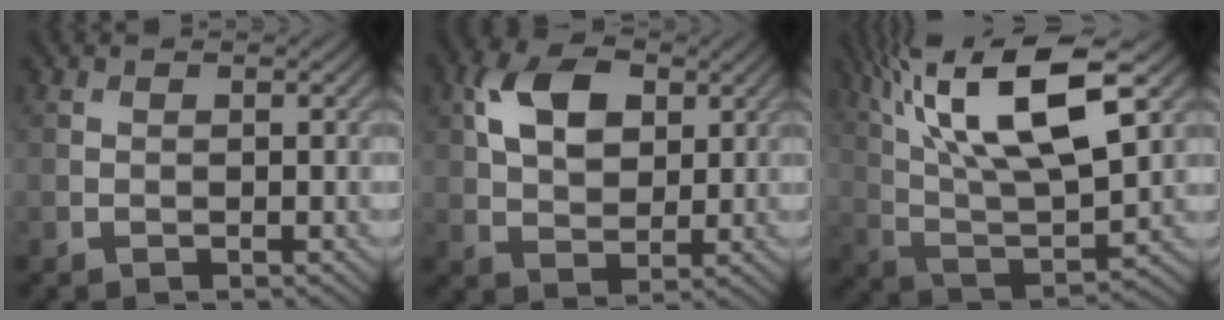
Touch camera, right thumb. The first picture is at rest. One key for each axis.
{"total": 8.1, "fx": 2.7, "fy": 5.1, "fz": 5.7, "tx": -0.122, "ty": 0.012, "tz": 0.045}
{"total": 16.2, "fx": 7.9, "fy": 5.1, "fz": 13.2, "tx": -0.268, "ty": 0.003, "tz": 0.148}